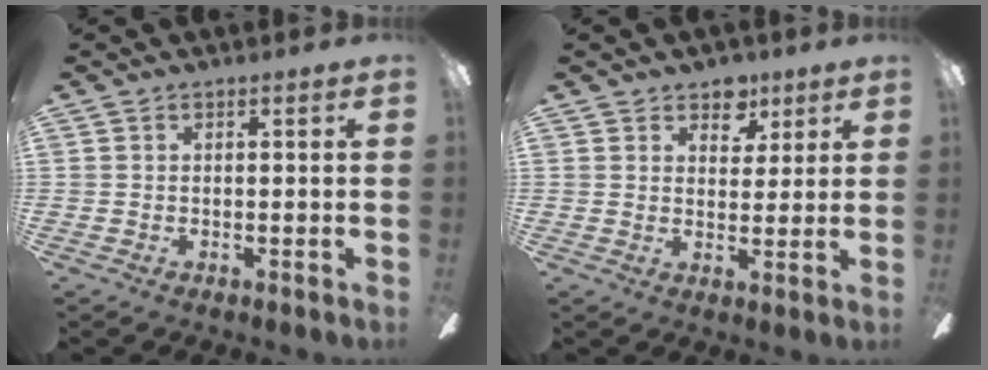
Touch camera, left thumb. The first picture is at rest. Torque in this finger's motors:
{"motor_torque": [0.55, 0.44, 0.71, -0.19, 0.00]}